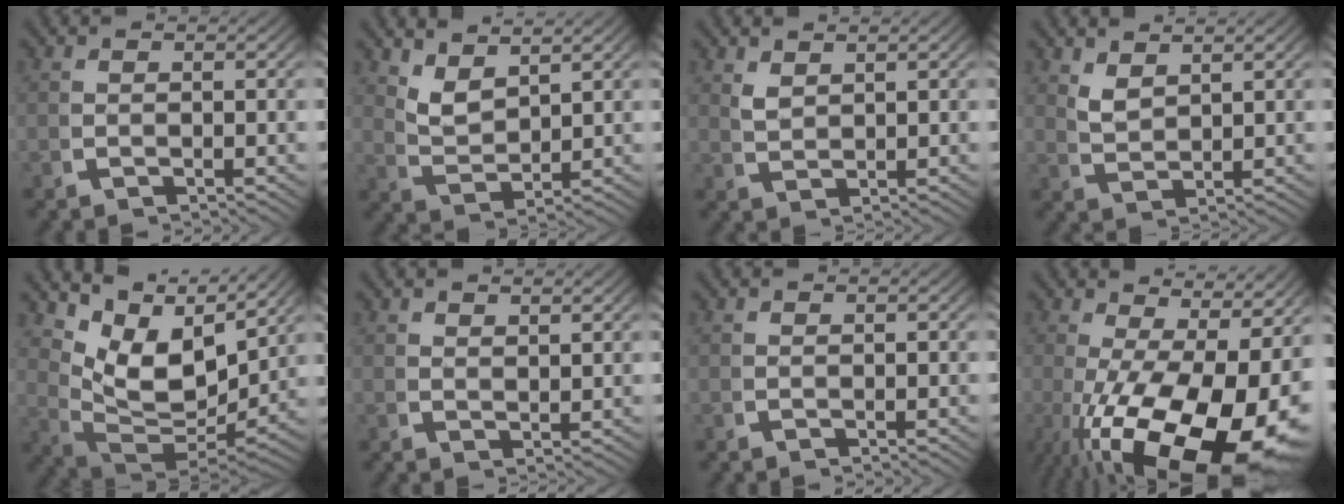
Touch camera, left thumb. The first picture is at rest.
{"total": 3.6, "force": [3.2, 1.2, 1.3], "torque": [-0.028, -0.013, 0.071]}
{"total": 2.0, "force": [2.0, 0.2, 0.3], "torque": [-0.003, -0.003, 0.046]}
{"total": 2.7, "force": [2.7, 0.3, 0.4], "torque": [-0.004, -0.005, 0.062]}
{"total": 10.8, "force": [3.6, 6.4, 7.9], "torque": [-0.165, -0.046, 0.077]}
{"total": 1.6, "force": [1.6, 0.0, -0.2], "torque": [0.006, -0.005, 0.032]}
{"total": 0.0}
{"total": 18.5, "force": [-3.4, 11.0, 14.4], "torque": [-0.262, -0.094, 0.001]}